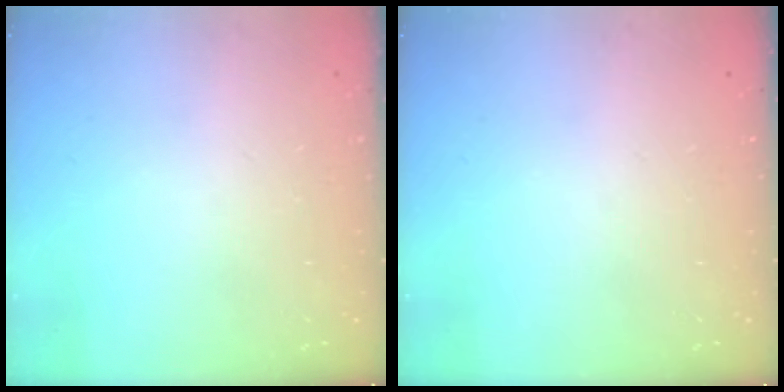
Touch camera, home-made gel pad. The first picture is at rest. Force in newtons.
{"total": 0.0}